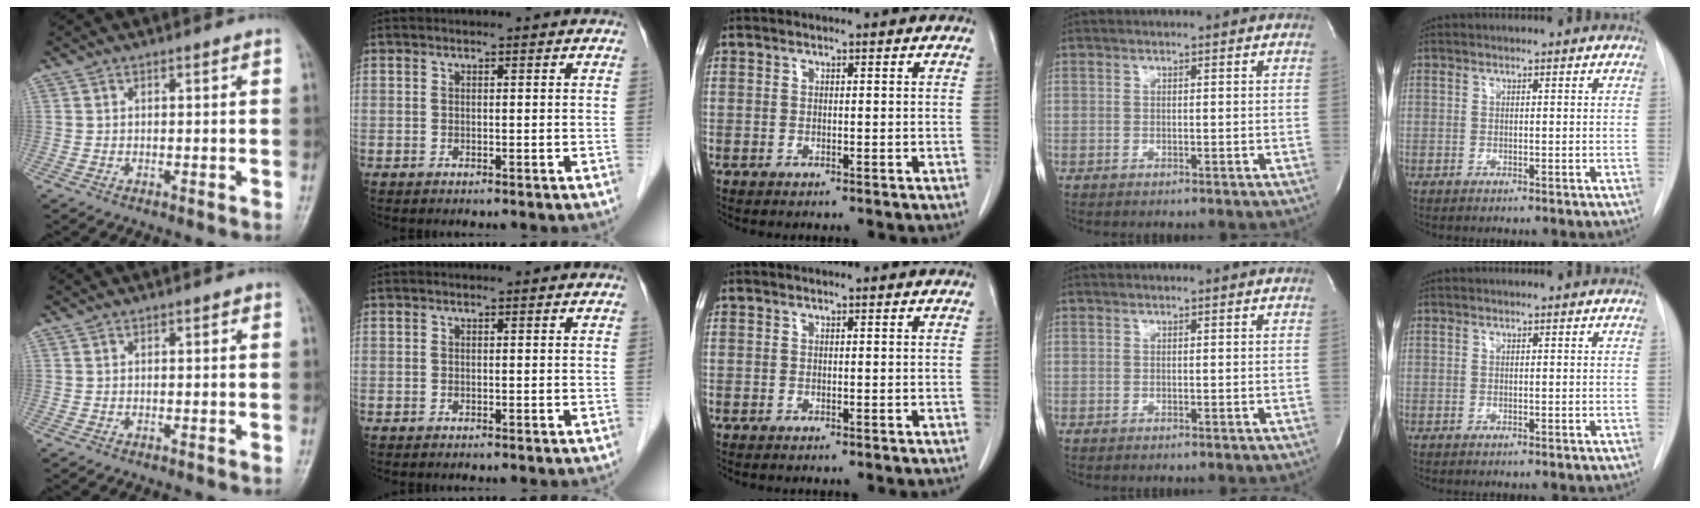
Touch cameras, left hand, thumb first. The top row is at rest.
{}